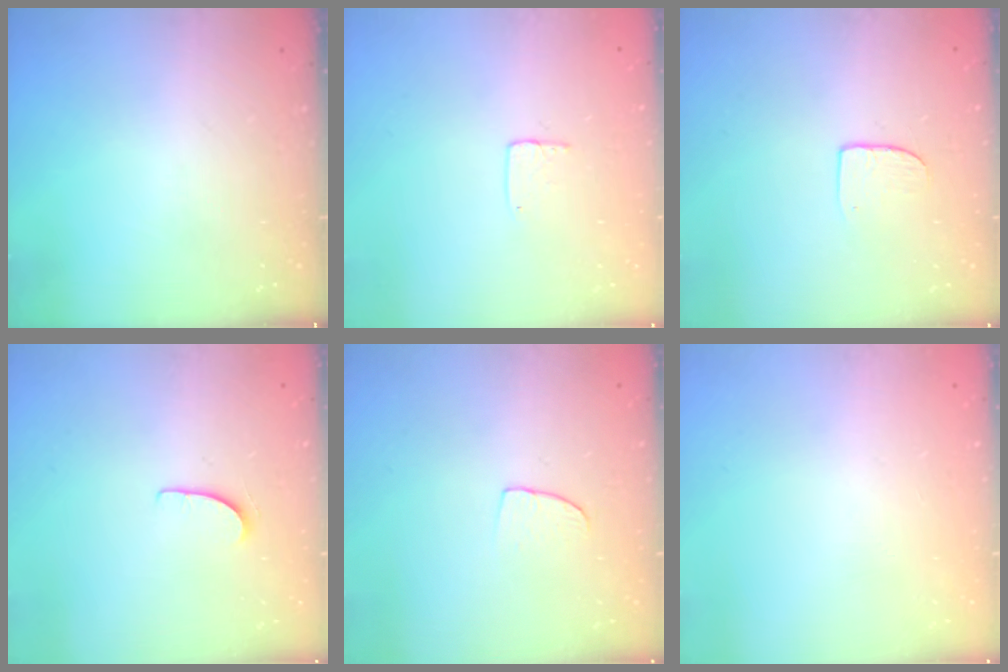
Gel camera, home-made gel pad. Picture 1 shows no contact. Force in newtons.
{"total": 3.6, "press": 3.6, "slide": 0.2}
{"total": 6.3, "press": 6.3, "slide": 0.6}
{"total": 5.1, "press": 5.1, "slide": 0.4}
{"total": 5.9, "press": 5.9, "slide": 0.4}
{"total": 0.0}